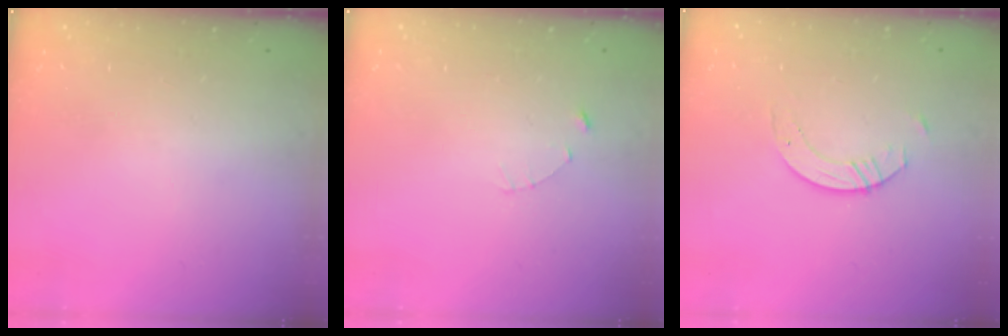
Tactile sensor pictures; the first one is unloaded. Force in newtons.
{"total": 1.0, "press": 1.0, "slide": 0.2}
{"total": 3.5, "press": 3.5, "slide": 0.4}